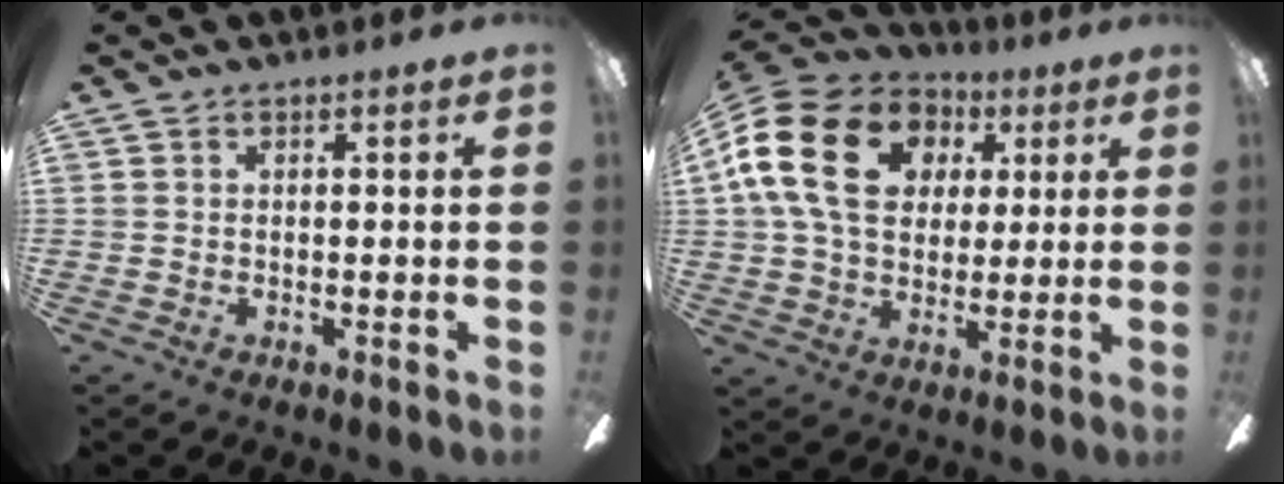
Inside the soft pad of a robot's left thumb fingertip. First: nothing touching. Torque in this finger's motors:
{"motor_torque": [0.18, 1.40, 1.97, -0.80, 0.57]}